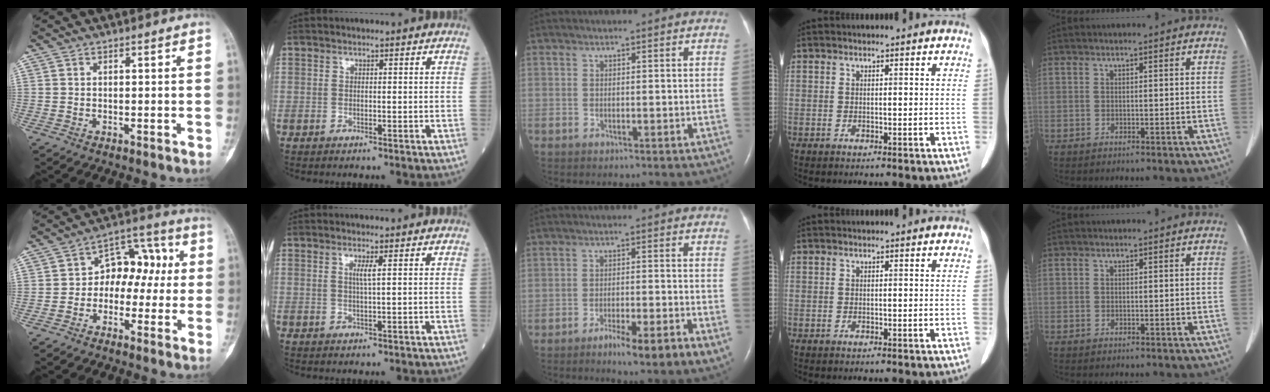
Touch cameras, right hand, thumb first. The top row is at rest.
{"thumb": {"total": 10.3, "force": [-0.3, 7.4, 7.2], "torque": [-0.063, 0.044, -0.020]}, "index": {"total": 1.7, "force": [0.6, -0.2, 1.6], "torque": [-0.032, -0.001, 0.010]}, "middle": {"total": 7.2, "force": [-3.8, 0.3, 6.2], "torque": [-0.096, -0.012, -0.055]}}